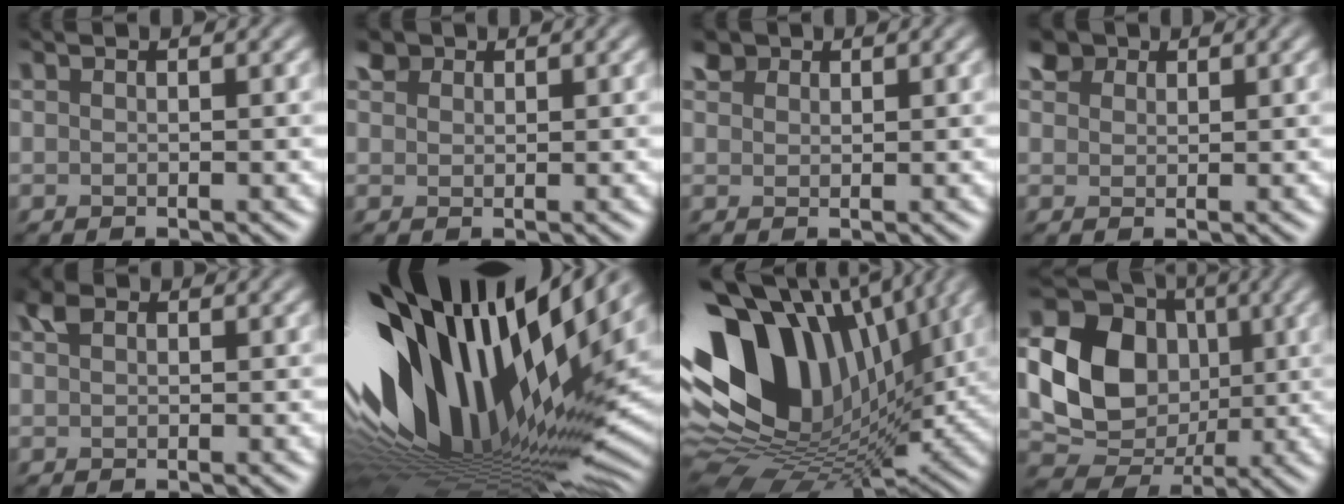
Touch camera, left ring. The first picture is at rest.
{"total": 1.5, "force": [0.9, 1.1, 0.4], "torque": [-0.013, 0.004, 0.015]}
{"total": 1.6, "force": [1.0, 1.1, 0.4], "torque": [-0.013, 0.004, 0.016]}
{"total": 2.7, "force": [1.7, 1.8, 1.0], "torque": [-0.031, -0.005, 0.033]}
{"total": 1.5, "force": [0.2, 1.2, 0.9], "torque": [-0.019, 0.003, -0.001]}
{"total": 17.6, "force": [3.0, 7.6, 15.6], "torque": [-0.274, -0.009, 0.036]}
{"total": 15.9, "force": [4.5, 9.7, 11.8], "torque": [-0.238, 0.028, 0.059]}
{"total": 12.9, "force": [-0.2, 10.6, 7.4], "torque": [-0.144, -0.012, -0.016]}